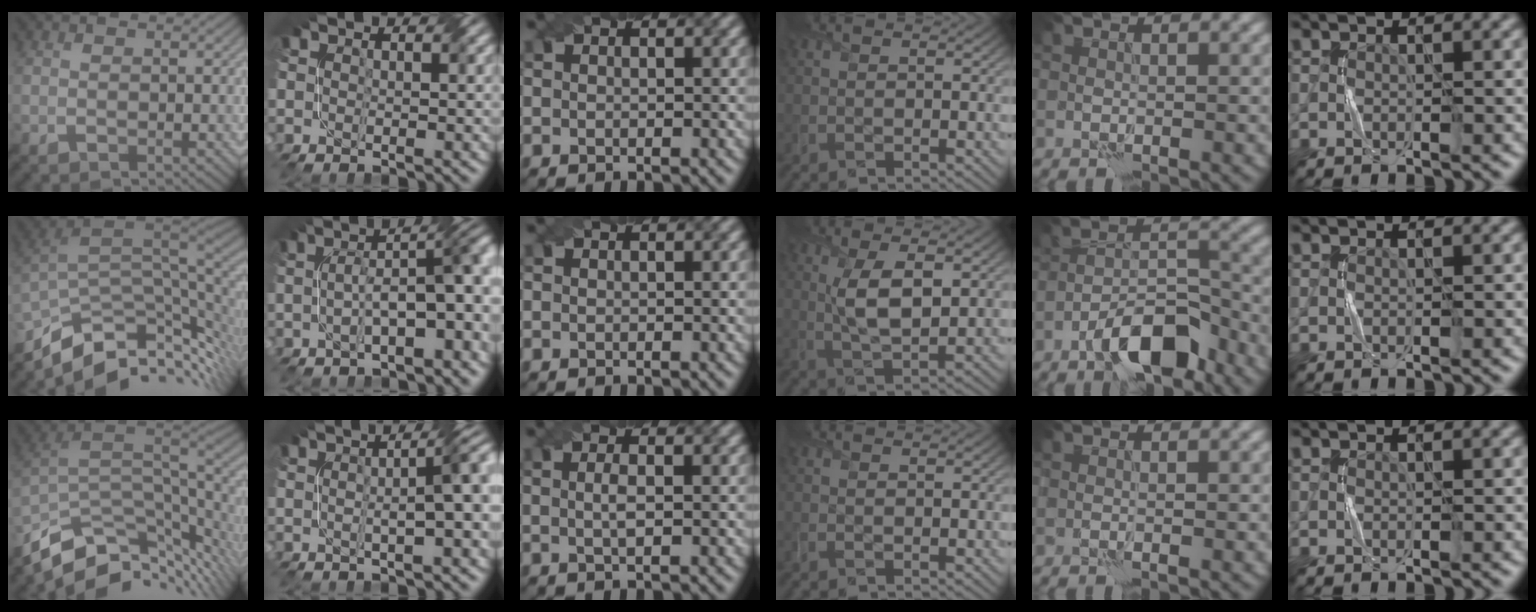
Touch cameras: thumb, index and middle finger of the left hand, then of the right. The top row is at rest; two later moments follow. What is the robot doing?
{"motion": "twist", "object": "screw"}